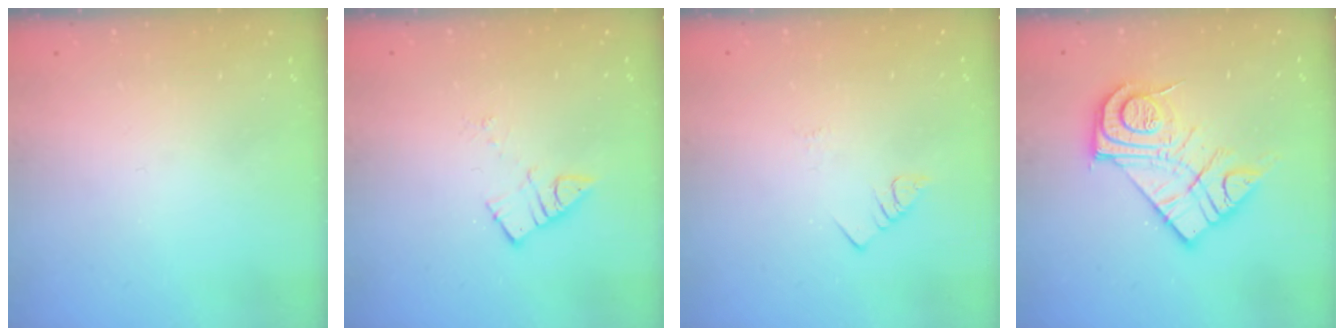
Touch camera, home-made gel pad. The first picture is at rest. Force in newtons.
{"total": 5.2, "press": 5.2, "slide": 0.3}
{"total": 2.4, "press": 2.3, "slide": 0.4}
{"total": 16.8, "press": 16.7, "slide": 1.2}